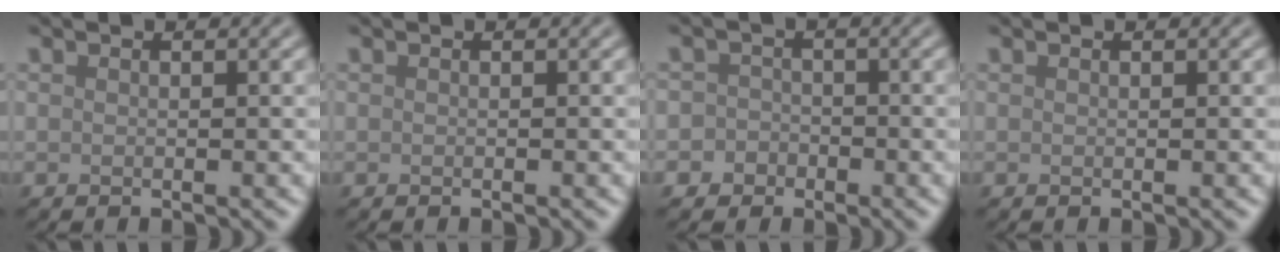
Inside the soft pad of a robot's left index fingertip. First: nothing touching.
{"total": 0.0}
{"total": 2.5, "force": [-1.2, 2.2, 0.1], "torque": [0.032, 0.006, -0.031]}
{"total": 0.0}